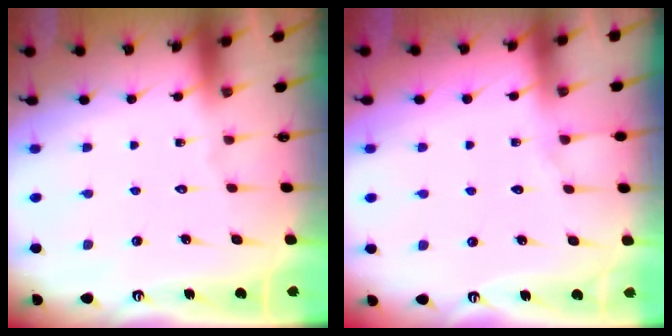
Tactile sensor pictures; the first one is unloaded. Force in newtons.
{"total": 3.4, "press": 3.4, "slide": 0.6}